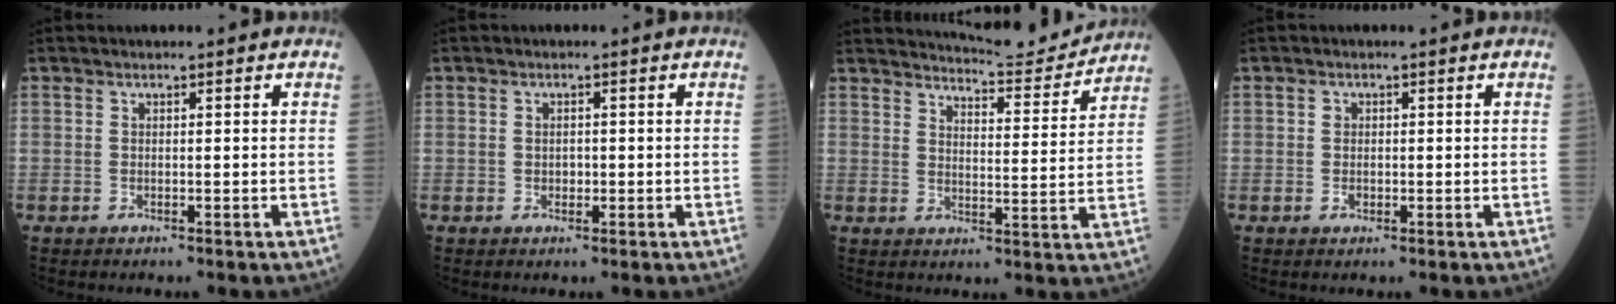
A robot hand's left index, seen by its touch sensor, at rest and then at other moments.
{"total": 1.1, "force": [-0.2, 0.8, 0.7], "torque": [-0.010, 0.001, -0.002]}
{"total": 9.7, "force": [9.7, -0.3, 0.9], "torque": [-0.022, -0.016, 0.131]}
{"total": 1.3, "force": [-0.2, 1.1, 0.6], "torque": [-0.012, 0.001, -0.002]}